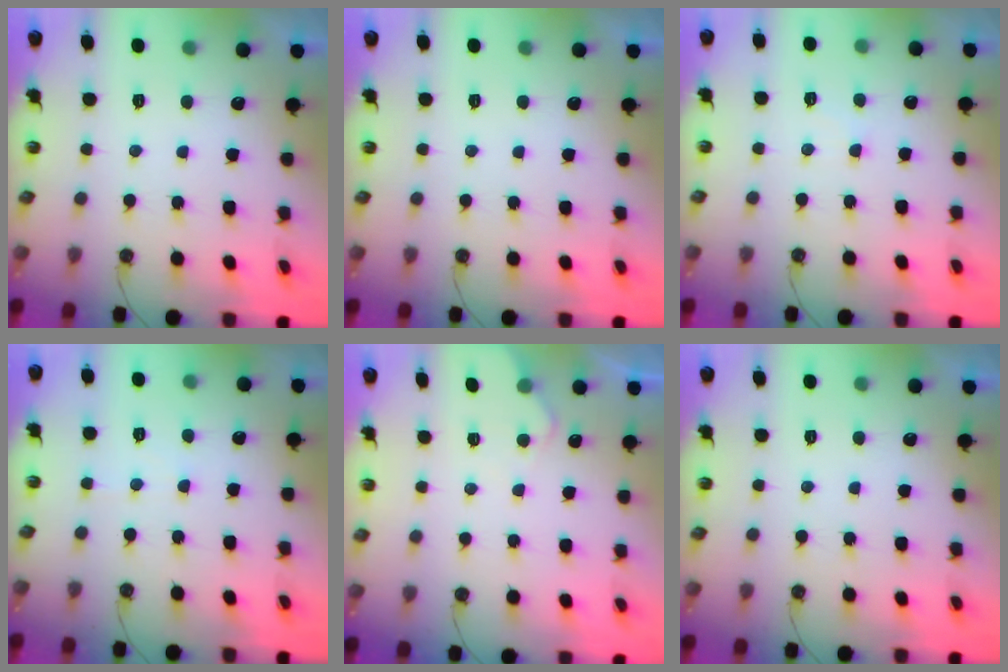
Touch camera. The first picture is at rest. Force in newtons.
{"total": 0.0}
{"total": 4.1, "press": 4.0, "slide": 0.6}
{"total": 3.9, "press": 3.9, "slide": 0.6}
{"total": 3.8, "press": 3.8, "slide": 0.4}
{"total": 0.0}